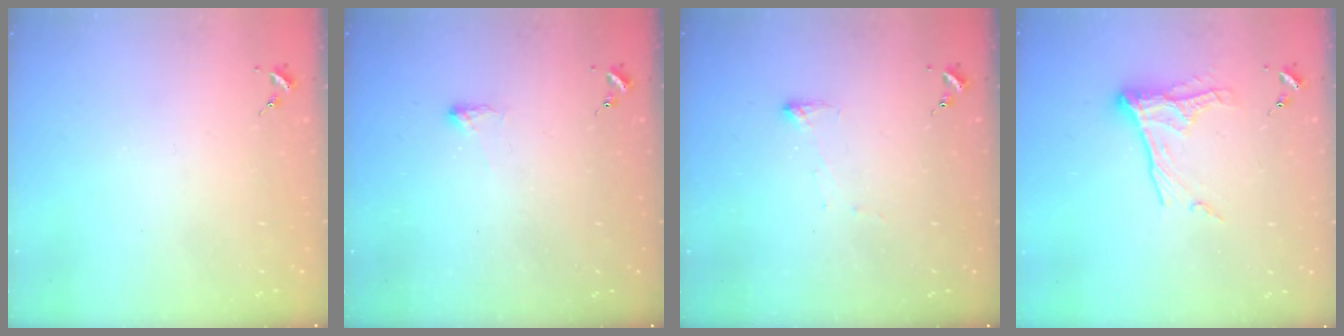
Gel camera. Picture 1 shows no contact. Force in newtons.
{"total": 2.3, "press": 2.2, "slide": 0.8}
{"total": 3.5, "press": 3.4, "slide": 0.7}
{"total": 12.6, "press": 12.5, "slide": 0.8}